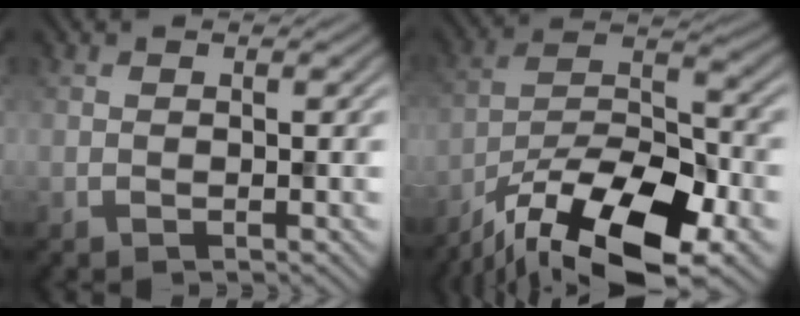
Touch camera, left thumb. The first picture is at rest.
{"total": 16.4, "force": [-11.8, 5.4, 10.1], "torque": [-0.201, -0.014, -0.207]}